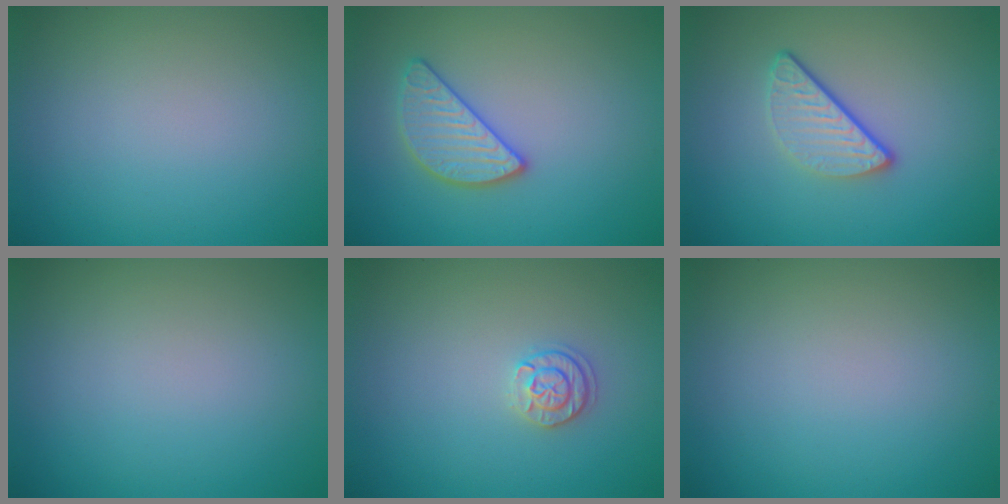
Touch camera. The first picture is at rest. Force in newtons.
{"total": 2.7, "press": 2.7, "slide": 0.1}
{"total": 3.2, "press": 2.4, "slide": 2.1}
{"total": 0.0}
{"total": 1.8, "press": 1.7, "slide": 0.4}
{"total": 0.0}